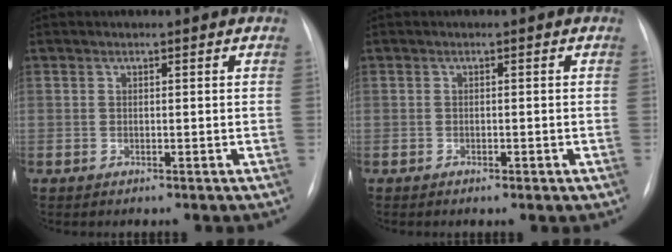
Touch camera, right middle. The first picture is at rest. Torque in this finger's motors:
{"motor_torque": [-0.30, -0.13, -0.02, -0.01]}